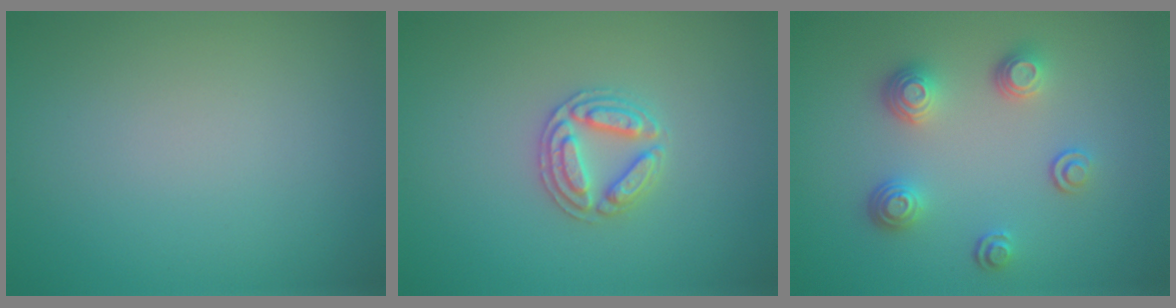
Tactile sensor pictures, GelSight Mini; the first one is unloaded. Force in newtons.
{"total": 2.8, "press": 2.7, "slide": 0.5}
{"total": 3.5, "press": 2.7, "slide": 2.1}